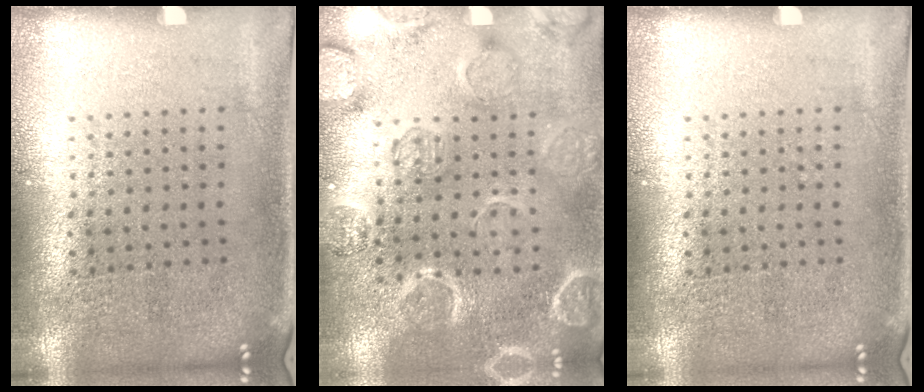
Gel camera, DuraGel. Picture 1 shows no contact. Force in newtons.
{"total": 2.5, "press": 2.5, "slide": 0.1}
{"total": 0.0}